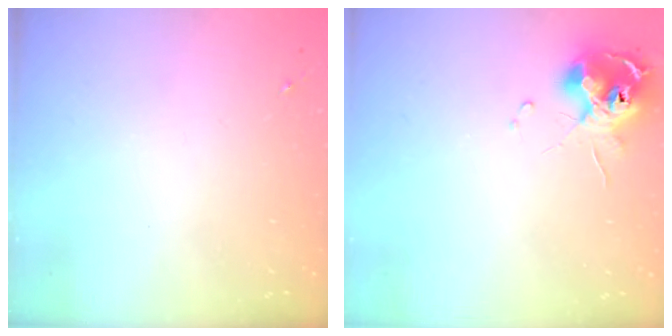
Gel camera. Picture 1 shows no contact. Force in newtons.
{"total": 12.2, "press": 12.1, "slide": 1.3}